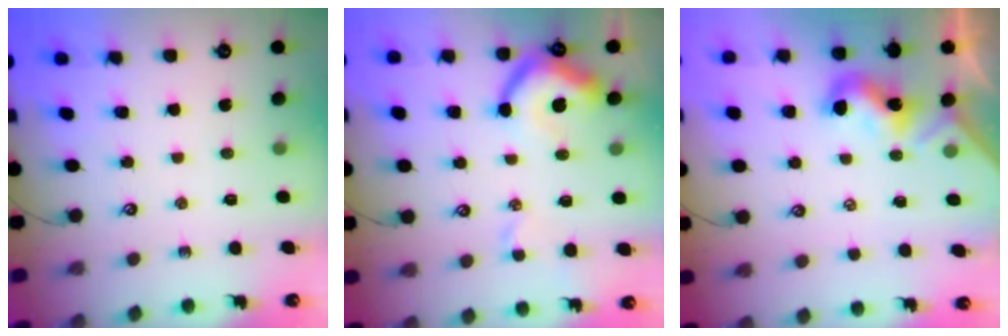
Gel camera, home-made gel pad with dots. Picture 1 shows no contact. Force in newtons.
{"total": 7.4, "press": 7.3, "slide": 1.2}
{"total": 2.0, "press": 2.0, "slide": 0.5}